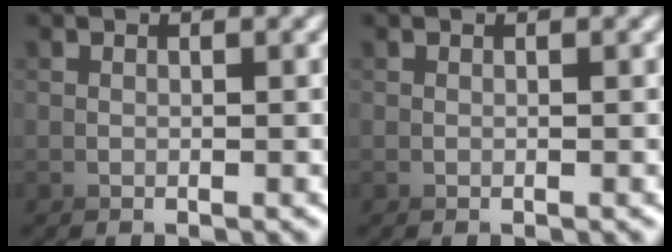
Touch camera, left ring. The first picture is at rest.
{"total": 0.0}